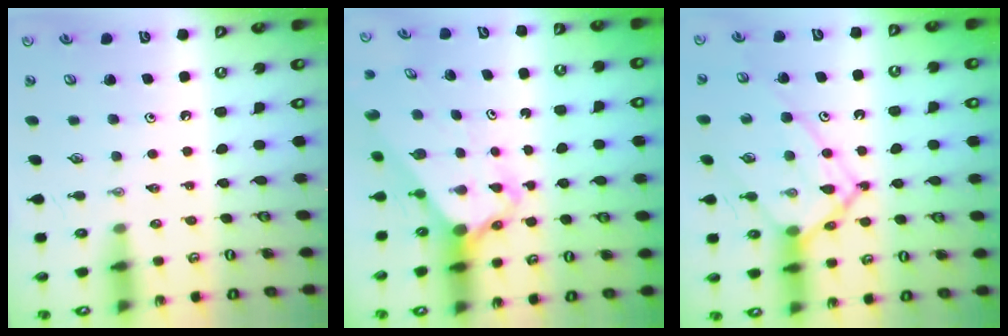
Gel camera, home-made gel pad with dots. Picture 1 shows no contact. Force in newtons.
{"total": 3.3, "press": 3.3, "slide": 0.2}
{"total": 12.6, "press": 12.6, "slide": 1.1}